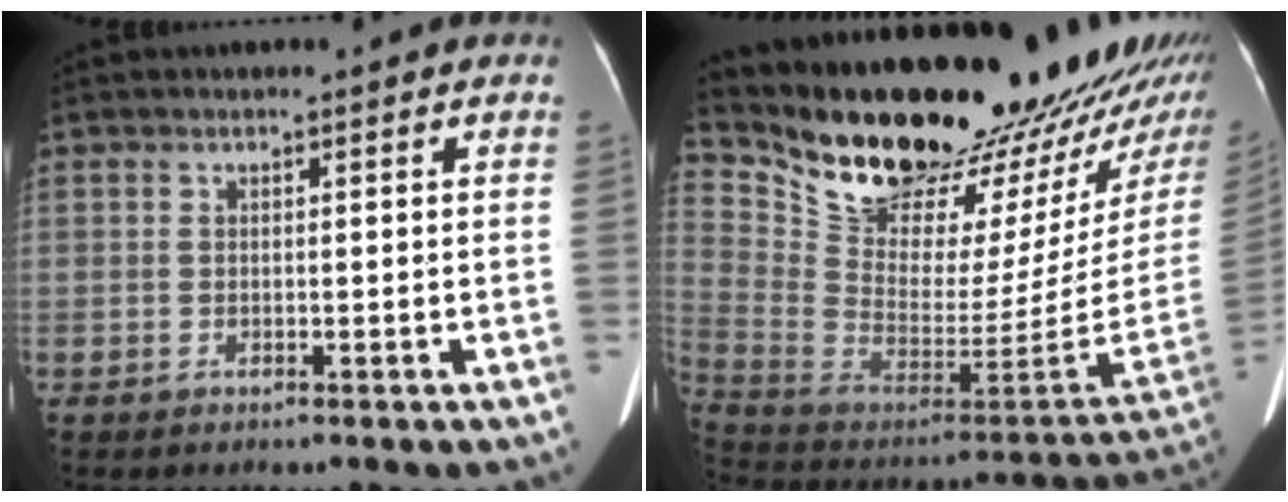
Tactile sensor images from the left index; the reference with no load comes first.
{"total": 29.4, "force": [24.5, 6.9, 14.8], "torque": [-0.249, -0.086, 0.361]}